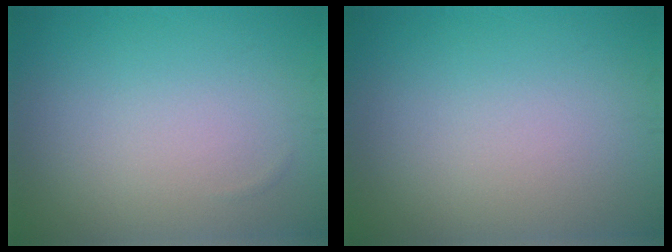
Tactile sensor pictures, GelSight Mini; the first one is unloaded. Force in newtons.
{"total": 0.0}